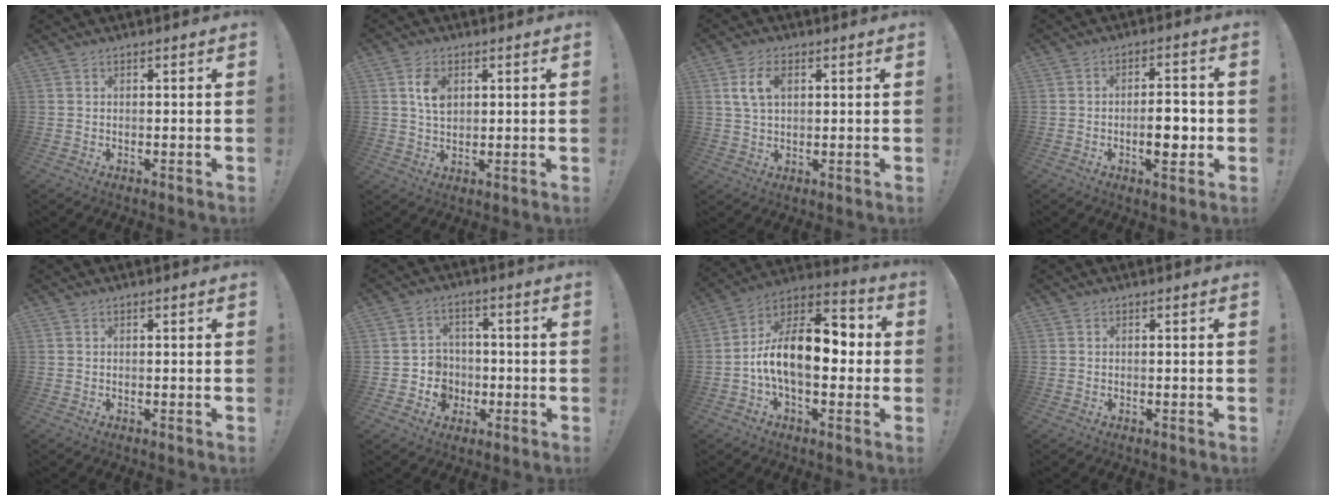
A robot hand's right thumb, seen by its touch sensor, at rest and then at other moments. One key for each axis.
{"total": 6.1, "fx": 2.0, "fy": 3.9, "fz": 4.3, "tx": -0.070, "ty": 0.001, "tz": 0.036}
{"total": 7.1, "fx": 2.1, "fy": 4.2, "fz": 5.3, "tx": -0.098, "ty": 0.003, "tz": 0.039}
{"total": 7.9, "fx": -1.6, "fy": 3.3, "fz": 7.0, "tx": -0.096, "ty": 0.004, "tz": -0.031}
{"total": 0.0}
{"total": 7.2, "fx": -1.2, "fy": 6.9, "fz": 1.5, "tx": -0.032, "ty": 0.008, "tz": -0.014}
{"total": 18.0, "fx": -0.9, "fy": 9.7, "fz": 15.2, "tx": -0.256, "ty": 0.009, "tz": -0.015}
{"total": 0.0}